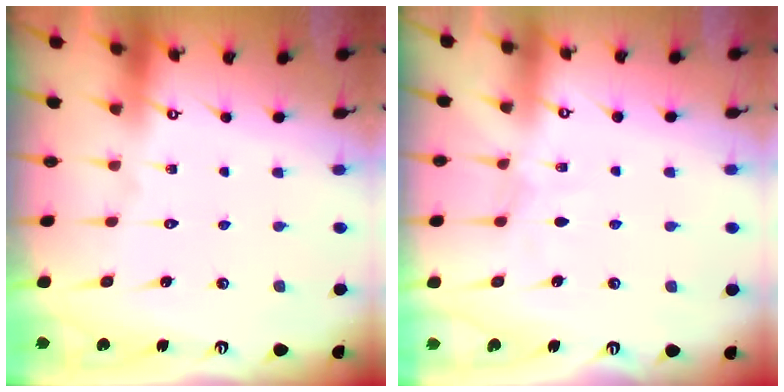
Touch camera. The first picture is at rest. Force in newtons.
{"total": 3.5, "press": 3.4, "slide": 0.5}